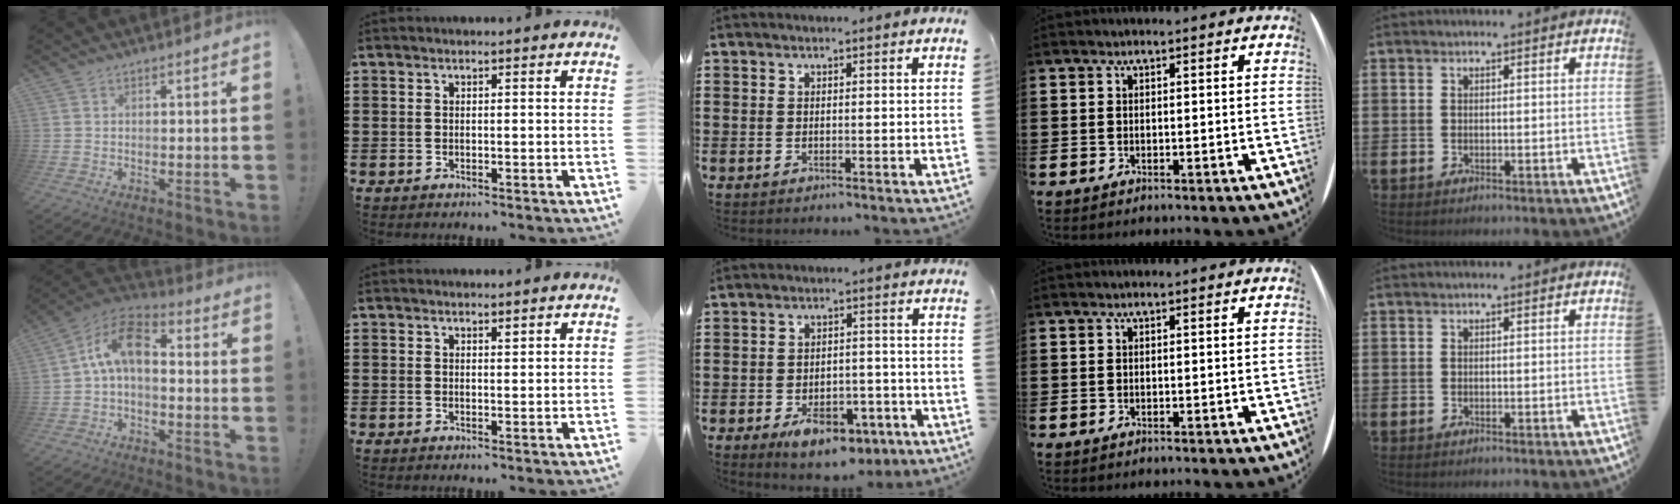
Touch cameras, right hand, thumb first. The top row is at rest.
{"thumb": {"total": 11.3, "force": [1.1, 6.4, 9.2], "torque": [-0.162, 0.014, 0.021]}, "index": {"total": 0.8, "force": [0.7, 0.3, 0.3], "torque": [-0.007, 0.001, 0.014]}, "middle": {"total": 7.0, "force": [-4.5, 3.1, 4.3], "torque": [-0.069, 0.017, -0.076]}}